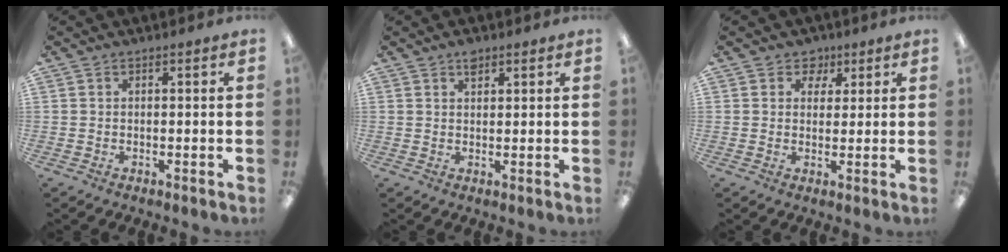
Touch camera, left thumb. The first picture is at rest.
{"total": 2.2, "force": [1.6, 1.0, 1.1], "torque": [-0.009, -0.007, 0.026]}
{"total": 4.0, "force": [2.3, 3.2, 0.9], "torque": [-0.004, -0.007, 0.037]}